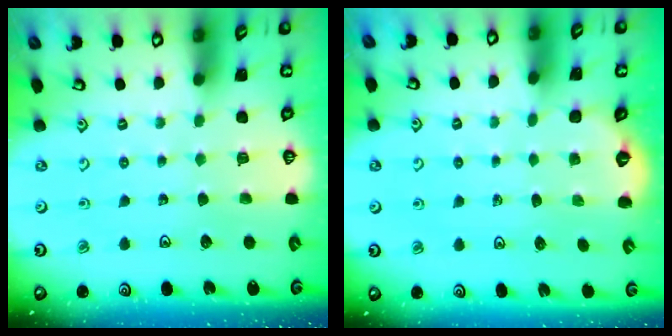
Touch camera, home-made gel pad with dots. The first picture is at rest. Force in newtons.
{"total": 1.4, "press": 0.8, "slide": 1.2}